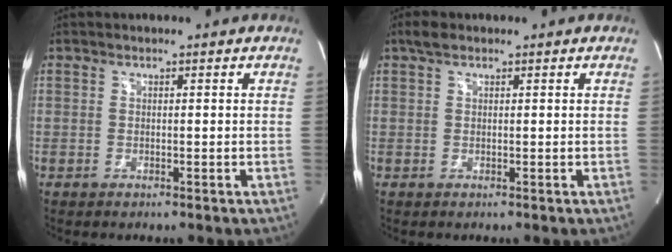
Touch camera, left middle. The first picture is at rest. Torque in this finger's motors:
{"motor_torque": [0.18, -0.03, -0.14, 0.01]}